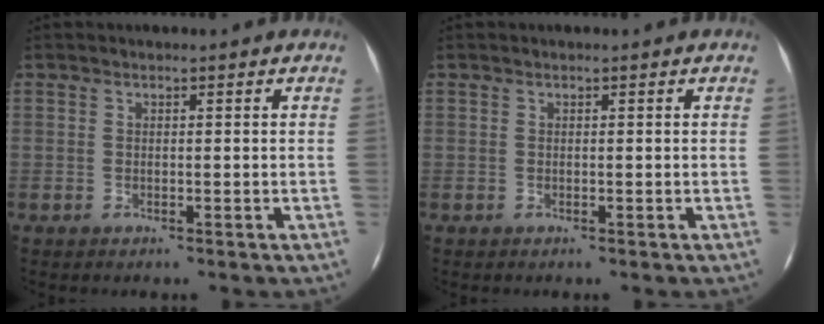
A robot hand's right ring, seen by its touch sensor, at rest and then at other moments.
{"total": 0.0}